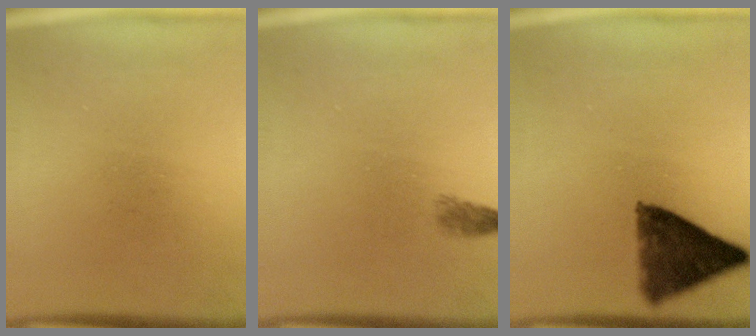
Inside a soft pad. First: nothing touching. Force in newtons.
{"total": 1.3}
{"total": 9.7}